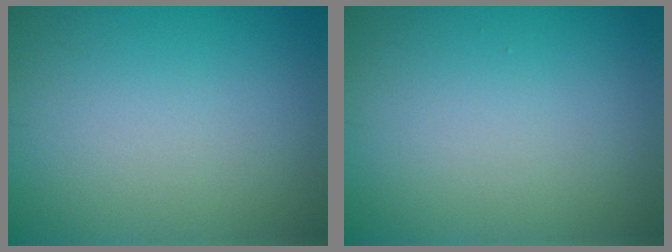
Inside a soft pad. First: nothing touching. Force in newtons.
{"total": 0.0}